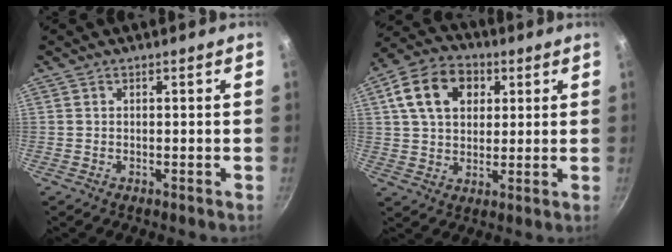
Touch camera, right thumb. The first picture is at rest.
{"total": 13.5, "force": [4.4, 9.7, 8.3], "torque": [-0.131, 0.008, 0.061]}